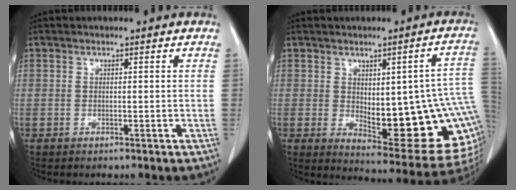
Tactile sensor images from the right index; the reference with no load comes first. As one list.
[{"total": 20.9, "force": [-0.6, 5.6, 20.1], "torque": [-0.189, 0.005, 0.015]}]